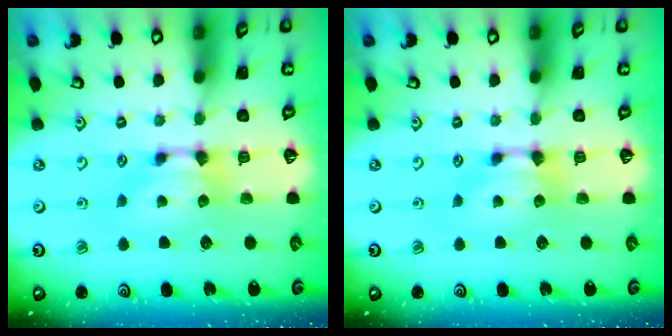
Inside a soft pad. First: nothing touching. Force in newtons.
{"total": 0.0}